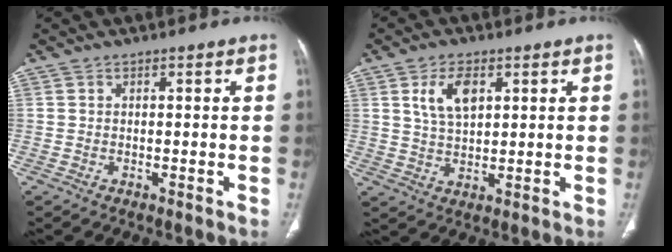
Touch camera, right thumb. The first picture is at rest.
{"total": 7.2, "force": [3.0, 3.6, 5.5], "torque": [-0.098, -0.011, 0.063]}